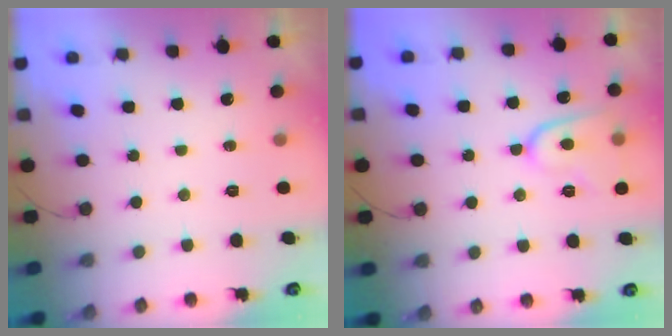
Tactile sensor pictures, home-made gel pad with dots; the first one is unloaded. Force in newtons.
{"total": 10.3, "press": 10.2, "slide": 1.0}